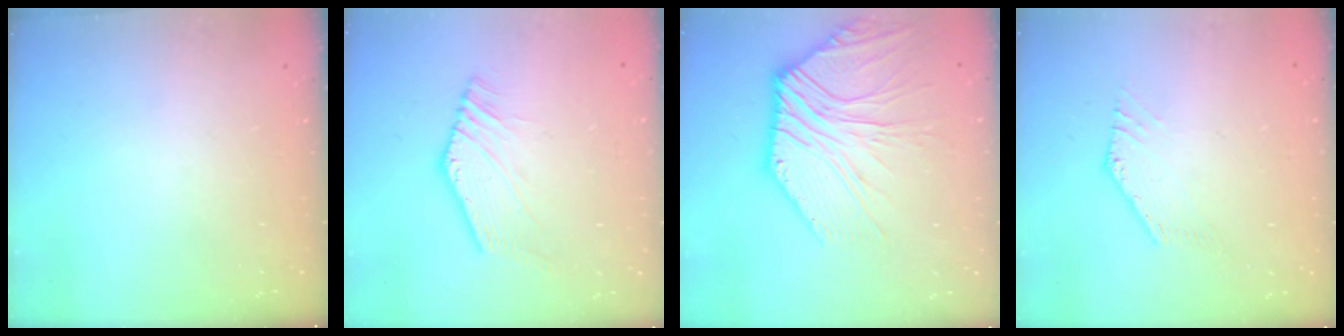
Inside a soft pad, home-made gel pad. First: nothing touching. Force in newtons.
{"total": 0.6, "press": 0.0, "slide": 0.6}
{"total": 9.8, "press": 9.8, "slide": 0.8}
{"total": 0.9, "press": 0.8, "slide": 0.4}